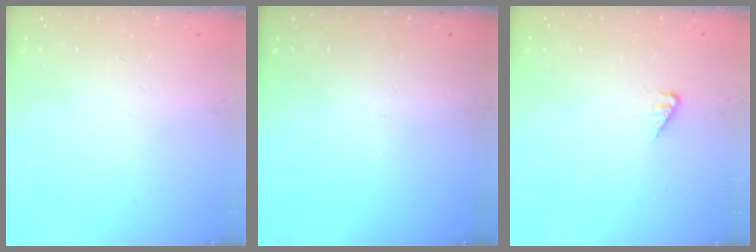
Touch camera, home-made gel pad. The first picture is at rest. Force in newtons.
{"total": 0.0}
{"total": 2.9, "press": 2.9, "slide": 0.4}